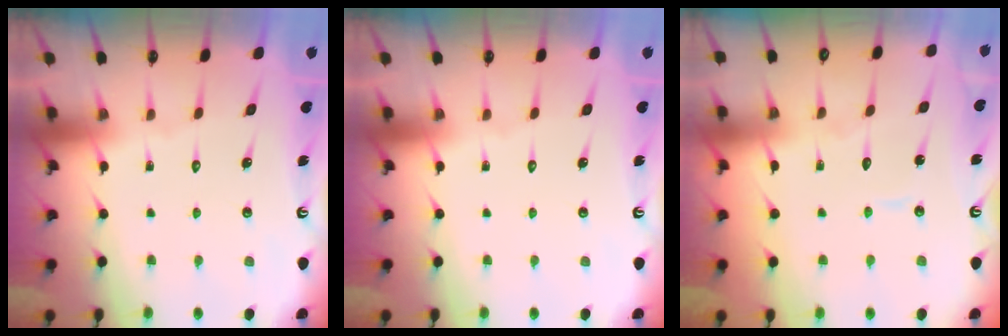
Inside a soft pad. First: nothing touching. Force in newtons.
{"total": 0.0}
{"total": 5.2, "press": 5.2, "slide": 0.2}